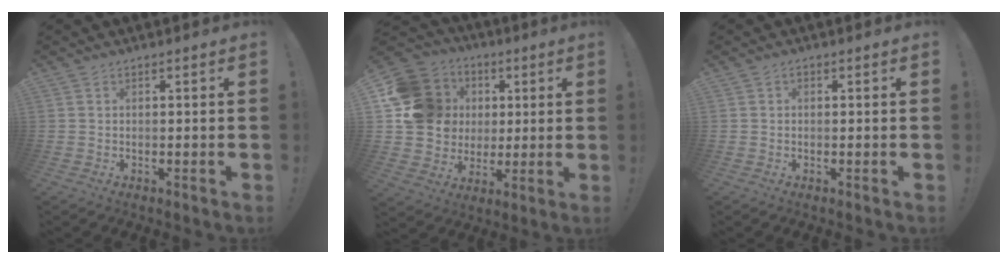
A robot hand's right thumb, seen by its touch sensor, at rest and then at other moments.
{"total": 19.7, "force": [3.8, 17.3, 8.6], "torque": [-0.143, 0.000, 0.104]}
{"total": 0.6, "force": [-0.2, 0.5, 0.2], "torque": [-0.006, 0.004, -0.004]}